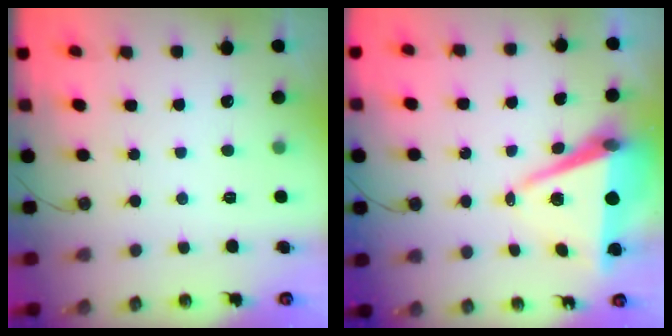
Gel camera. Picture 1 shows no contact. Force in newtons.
{"total": 9.1, "press": 8.1, "slide": 4.1}